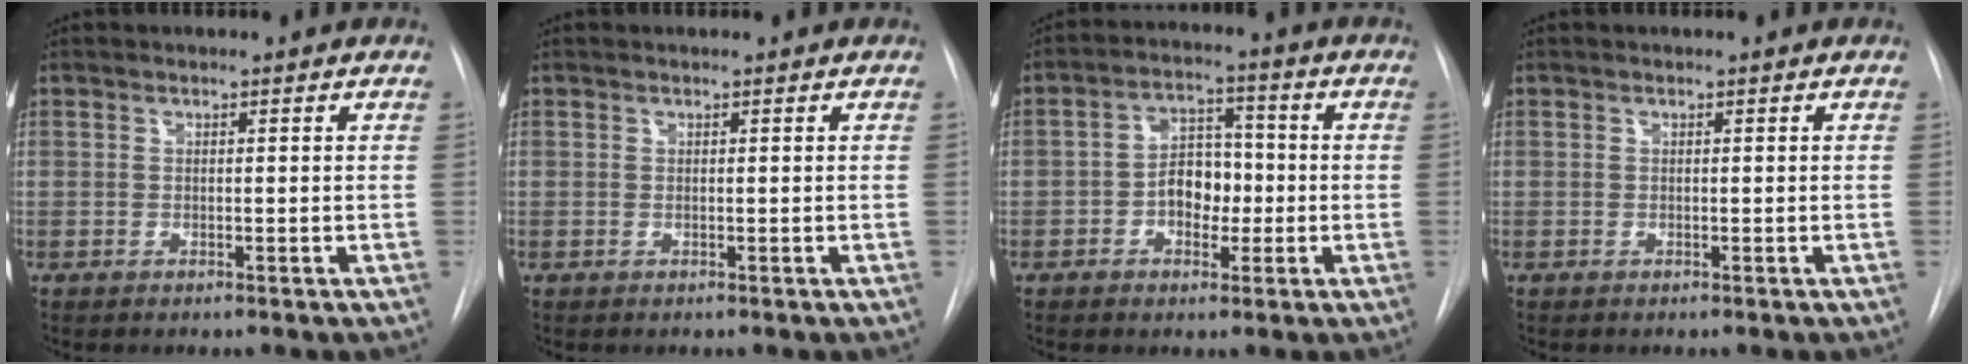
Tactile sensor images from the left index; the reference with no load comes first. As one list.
[{"total": 0.0}, {"total": 6.1, "force": [-1.3, 4.1, 4.4], "torque": [-0.073, 0.022, -0.023]}, {"total": 0.0}]